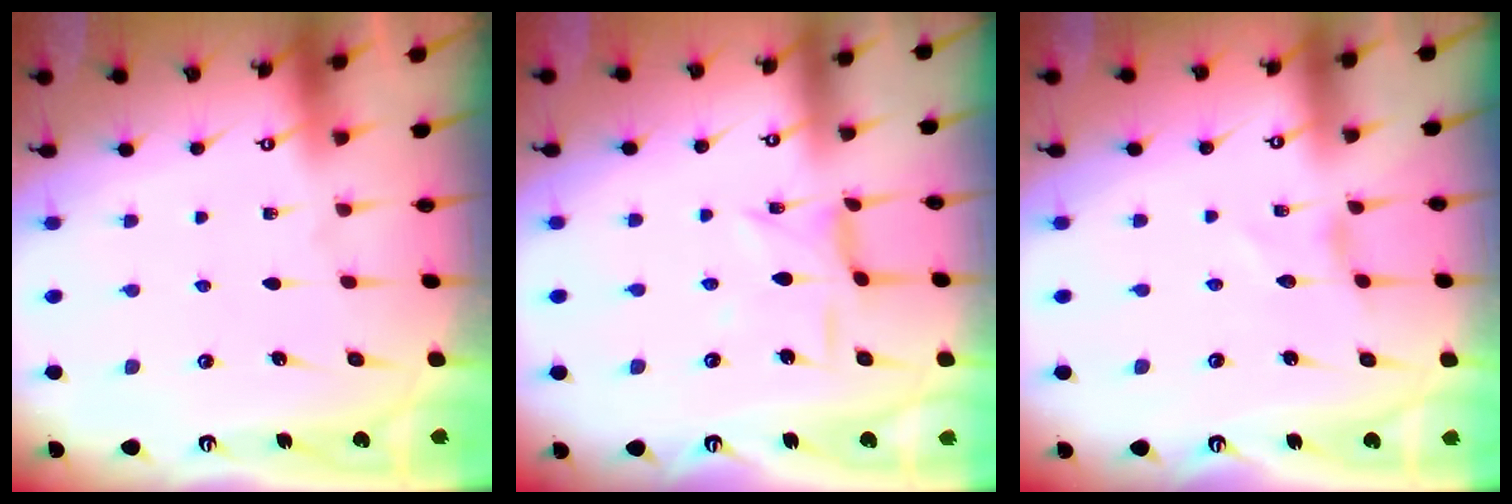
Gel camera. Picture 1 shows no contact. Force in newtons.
{"total": 3.6, "press": 3.5, "slide": 0.5}
{"total": 0.0}